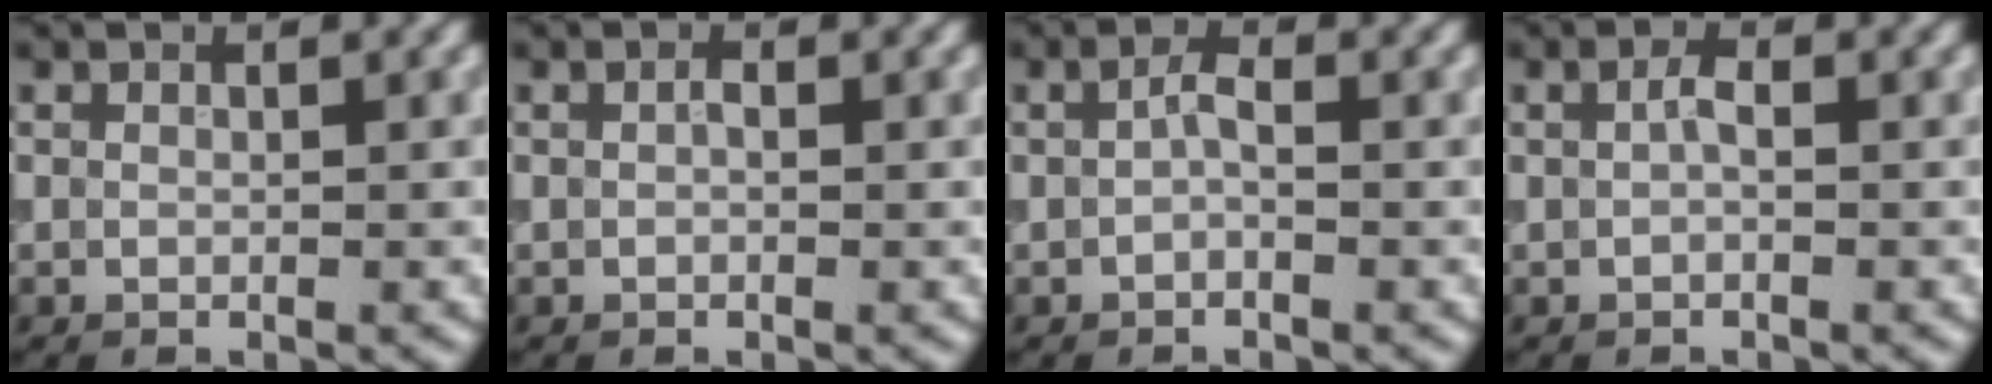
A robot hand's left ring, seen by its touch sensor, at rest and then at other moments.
{"total": 0.8, "force": [0.1, 0.4, 0.7], "torque": [-0.011, 0.001, 0.000]}
{"total": 1.3, "force": [-0.1, 0.5, 1.2], "torque": [-0.026, 0.003, -0.005]}
{"total": 1.0, "force": [0.1, 0.3, 1.0], "torque": [-0.022, 0.001, 0.000]}